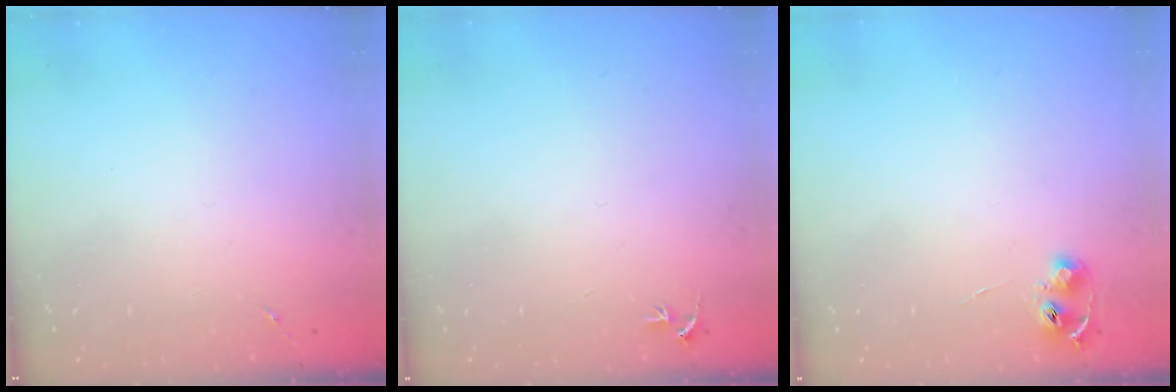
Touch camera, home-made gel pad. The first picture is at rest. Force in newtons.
{"total": 3.1, "press": 3.1, "slide": 0.3}
{"total": 6.4, "press": 6.4, "slide": 0.7}